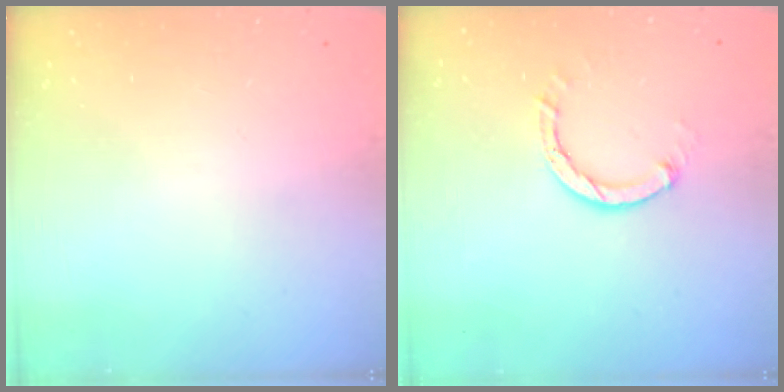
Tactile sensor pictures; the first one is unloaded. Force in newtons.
{"total": 3.0, "press": 3.0, "slide": 0.4}